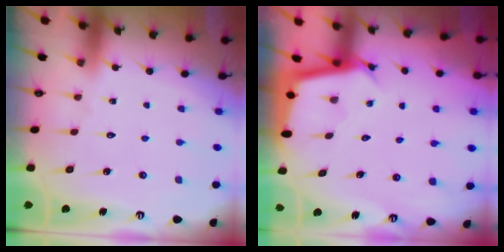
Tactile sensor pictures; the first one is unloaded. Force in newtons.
{"total": 2.7, "press": 2.7, "slide": 0.0}